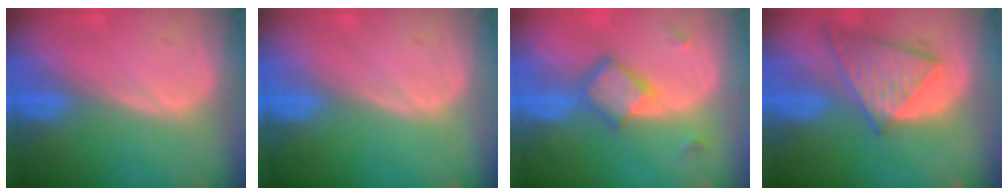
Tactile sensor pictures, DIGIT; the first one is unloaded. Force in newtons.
{"total": 0.0}
{"total": 5.8, "press": 5.1, "slide": 2.7}
{"total": 8.0, "press": 7.2, "slide": 3.5}